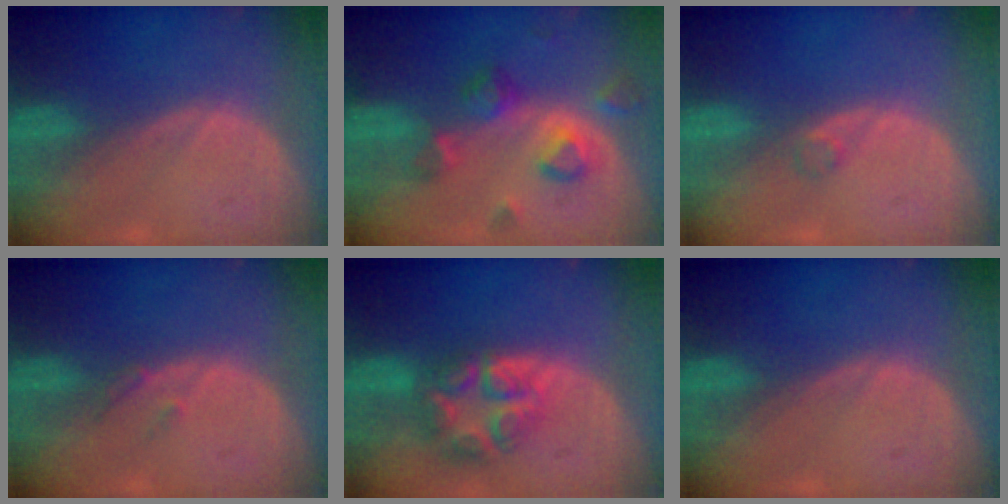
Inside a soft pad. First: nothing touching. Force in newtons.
{"total": 7.1, "press": 6.9, "slide": 1.6}
{"total": 1.2, "press": 1.2, "slide": 0.1}
{"total": 1.5, "press": 1.3, "slide": 0.7}
{"total": 8.0, "press": 7.0, "slide": 3.9}
{"total": 0.0}